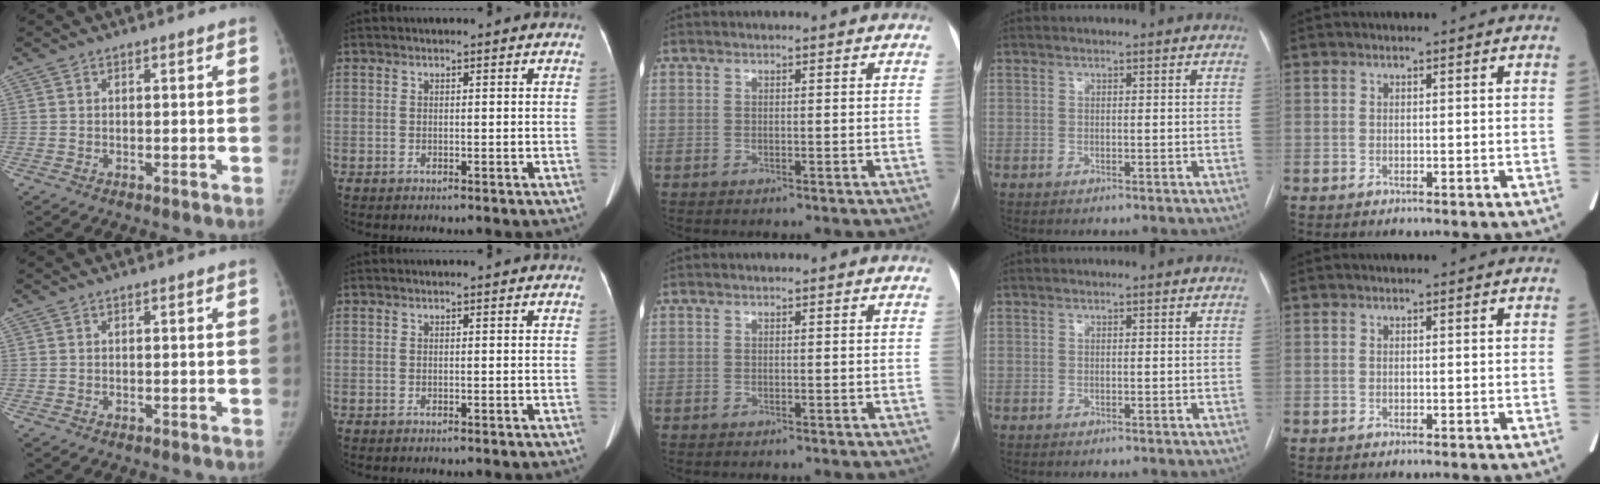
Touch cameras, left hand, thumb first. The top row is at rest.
{}